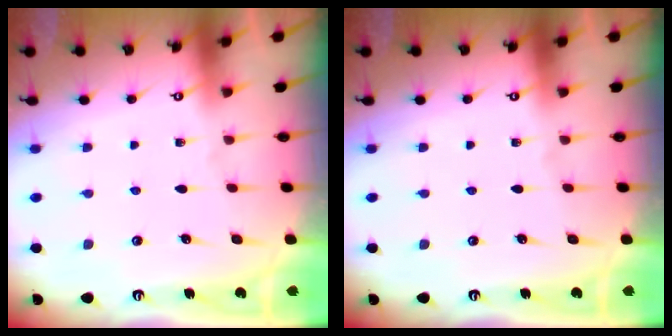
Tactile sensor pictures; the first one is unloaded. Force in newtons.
{"total": 0.0}